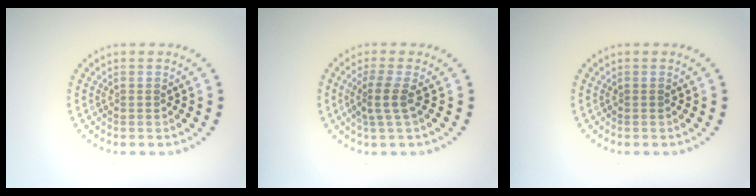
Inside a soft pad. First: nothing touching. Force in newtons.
{"total": 2.0, "press": 1.5, "slide": 1.3}
{"total": 0.0}